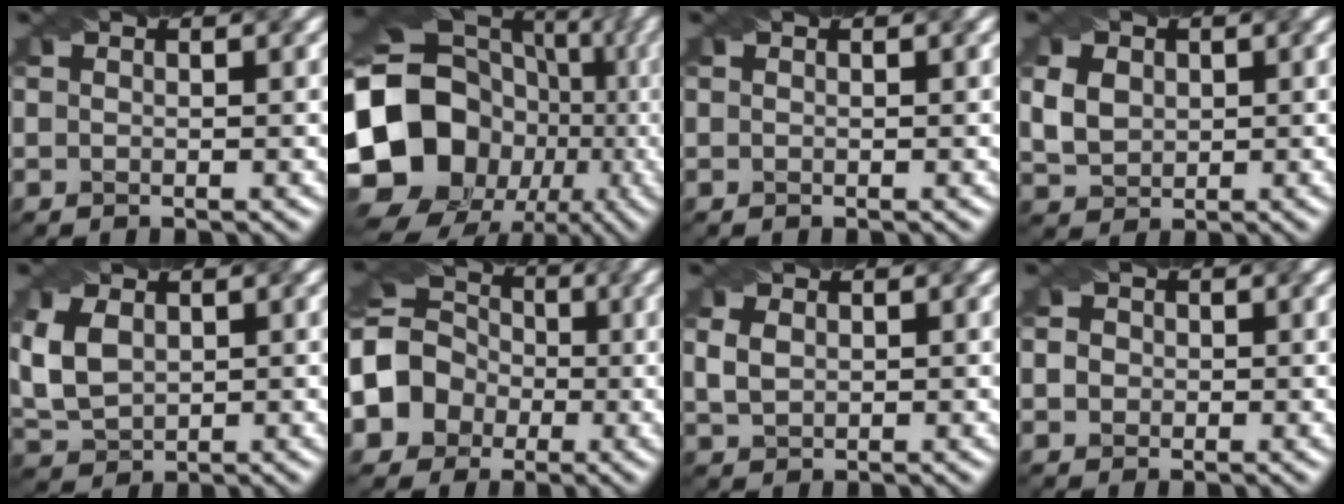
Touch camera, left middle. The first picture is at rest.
{"total": 20.2, "force": [-5.5, 16.7, 10.0], "torque": [-0.193, 0.005, -0.128]}
{"total": 0.0}
{"total": 3.6, "force": [0.8, 2.9, 2.0], "torque": [-0.059, 0.007, 0.011]}
{"total": 4.6, "force": [0.6, 3.2, 3.3], "torque": [-0.085, 0.006, 0.015]}
{"total": 8.6, "force": [-1.8, 7.4, 4.1], "torque": [-0.073, 0.002, -0.055]}
{"total": 1.9, "force": [0.2, 1.5, 1.3], "torque": [-0.032, 0.003, 0.007]}
{"total": 2.9, "force": [0.6, 2.5, 1.4], "torque": [-0.015, 0.019, -0.008]}